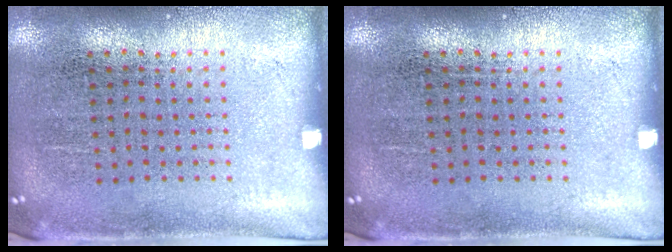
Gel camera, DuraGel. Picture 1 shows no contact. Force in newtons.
{"total": 0.0}